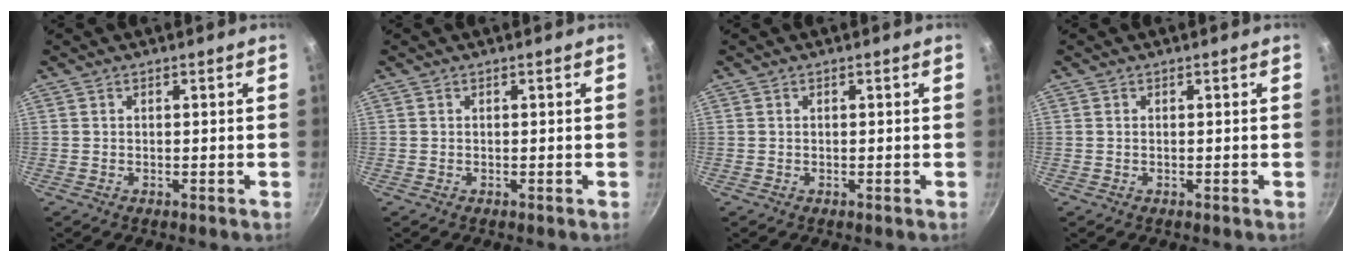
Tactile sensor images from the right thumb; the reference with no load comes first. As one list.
[{"total": 0.0}, {"total": 0.0}, {"total": 0.0}]